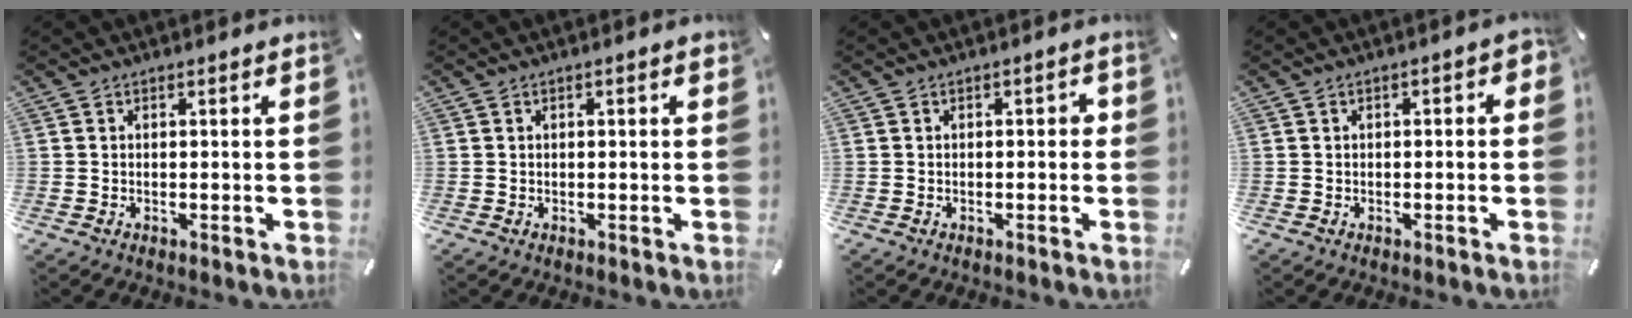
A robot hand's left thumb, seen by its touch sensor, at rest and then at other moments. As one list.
[{"total": 1.2, "force": [0.2, 0.4, 1.1], "torque": [-0.019, 0.002, 0.002]}, {"total": 1.6, "force": [-0.5, 0.8, 1.2], "torque": [-0.022, 0.006, -0.011]}, {"total": 2.1, "force": [-0.7, 1.1, 1.6], "torque": [-0.027, 0.007, -0.014]}]